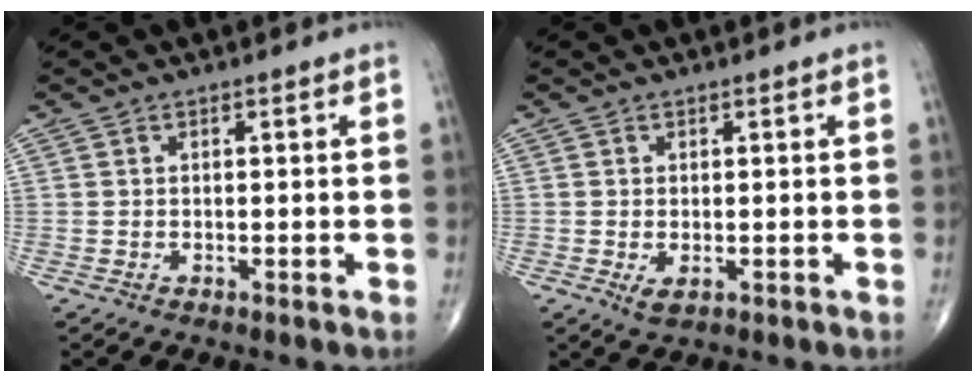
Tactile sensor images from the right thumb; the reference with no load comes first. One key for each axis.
{"total": 2.0, "fx": -0.6, "fy": 1.1, "fz": 1.6, "tx": -0.028, "ty": -0.004, "tz": -0.005}